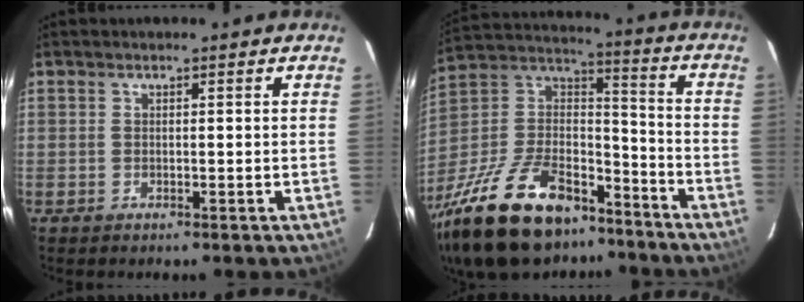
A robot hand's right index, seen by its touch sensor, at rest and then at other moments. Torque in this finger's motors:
{"motor_torque": [1.18, -0.96, 1.06, 0.21]}